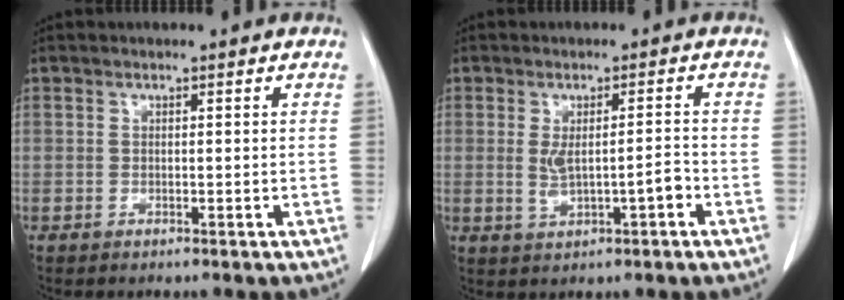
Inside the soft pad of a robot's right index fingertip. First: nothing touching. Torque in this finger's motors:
{"motor_torque": [0.20, 0.02, 0.11, 0.04]}